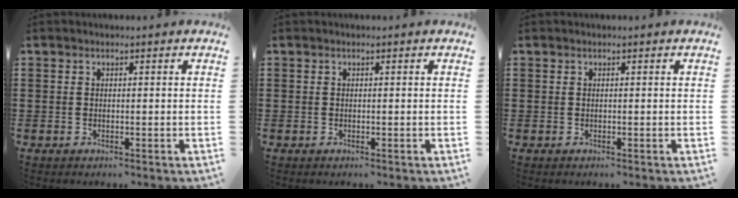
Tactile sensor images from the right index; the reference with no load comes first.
{"total": 0.0}
{"total": 0.0}